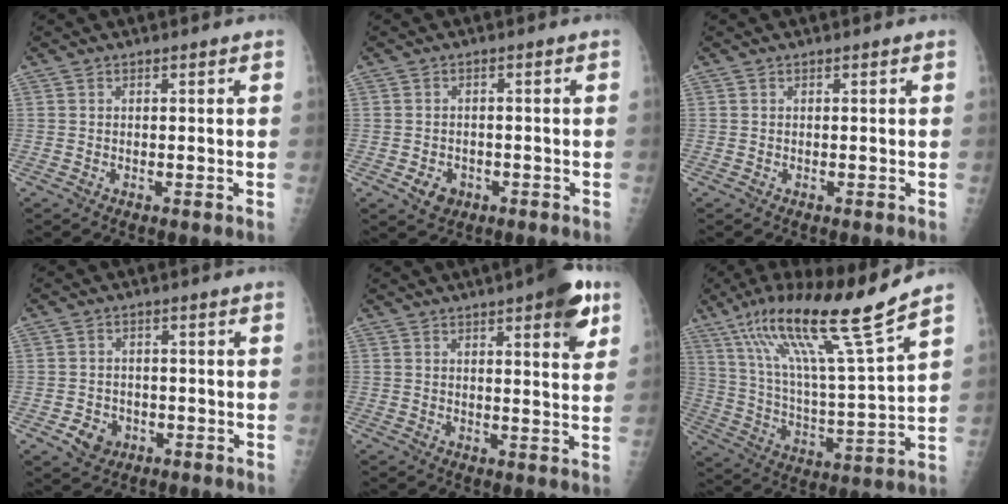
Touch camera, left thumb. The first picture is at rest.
{"total": 3.3, "force": [-1.4, 2.7, 1.5], "torque": [-0.013, 0.005, -0.013]}
{"total": 0.0}
{"total": 4.1, "force": [-1.6, 3.5, 1.5], "torque": [-0.010, 0.007, -0.019]}
{"total": 12.2, "force": [6.6, 2.0, 10.1], "torque": [-0.123, -0.028, 0.086]}
{"total": 20.3, "force": [13.7, 0.5, 15.0], "torque": [-0.247, -0.058, 0.243]}